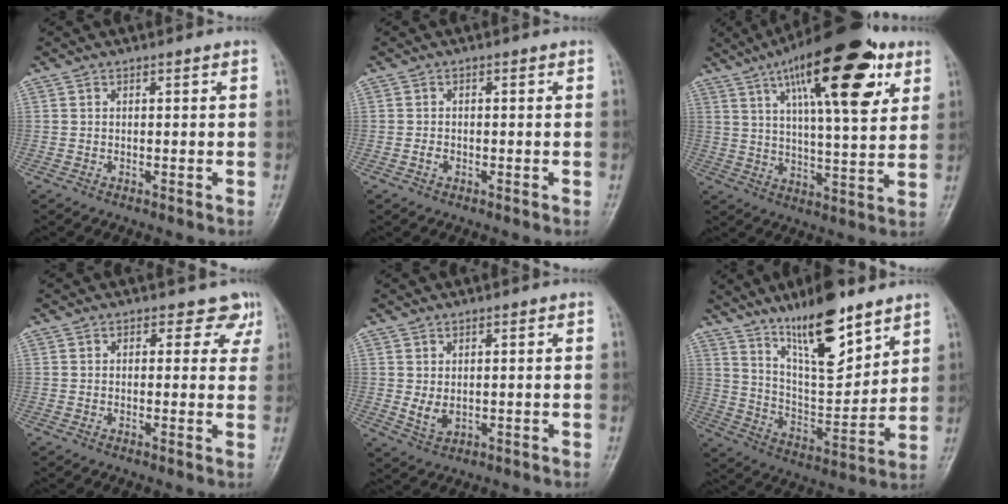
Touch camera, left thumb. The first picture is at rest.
{"total": 1.2, "force": [-0.5, 0.9, 0.7], "torque": [-0.010, 0.002, -0.011]}
{"total": 22.5, "force": [10.7, 7.1, 18.5], "torque": [-0.261, -0.021, 0.164]}
{"total": 3.7, "force": [2.5, 2.7, 0.7], "torque": [0.025, -0.012, 0.013]}
{"total": 3.3, "force": [0.4, 2.1, 2.4], "torque": [-0.039, -0.011, 0.015]}
{"total": 17.1, "force": [11.7, 5.1, 11.3], "torque": [-0.158, -0.074, 0.211]}